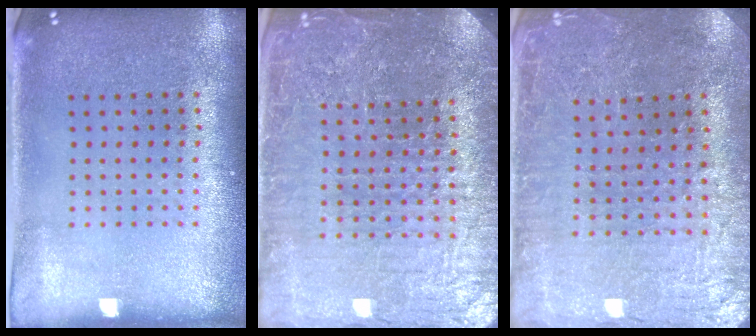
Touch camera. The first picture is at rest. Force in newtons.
{"total": 5.4, "press": 4.9, "slide": 2.3}
{"total": 2.0, "press": 2.0, "slide": 0.3}